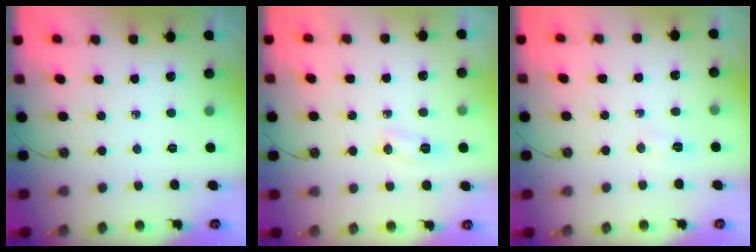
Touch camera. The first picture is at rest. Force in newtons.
{"total": 4.2, "press": 4.1, "slide": 0.5}
{"total": 3.9, "press": 3.8, "slide": 0.6}